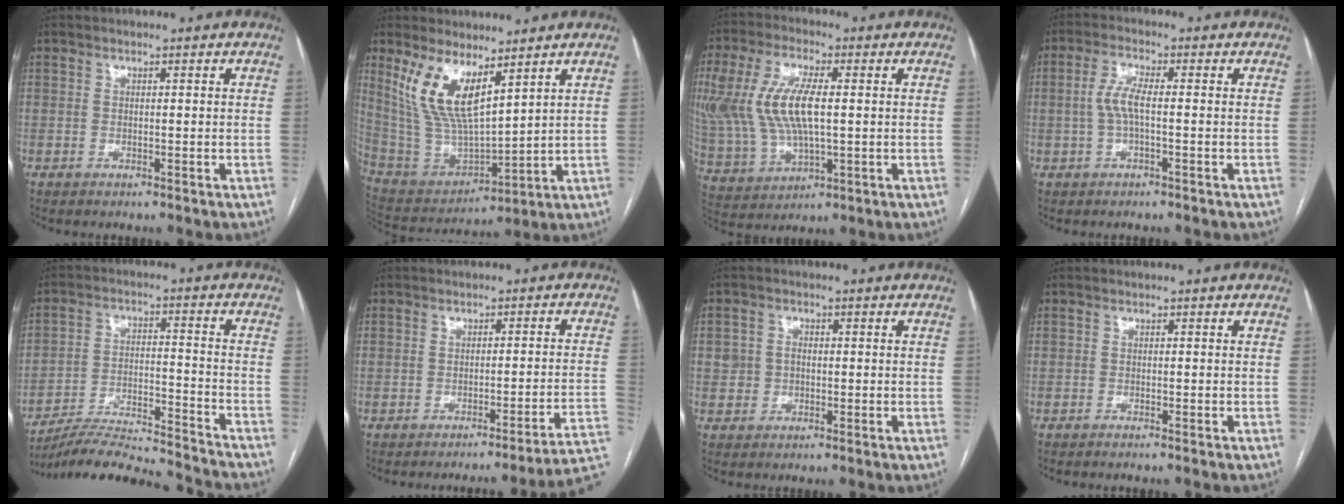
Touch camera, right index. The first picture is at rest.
{"total": 12.6, "force": [7.0, 3.7, 9.8], "torque": [-0.214, -0.002, 0.153]}
{"total": 15.5, "force": [1.9, 6.2, 14.1], "torque": [-0.324, 0.010, 0.045]}
{"total": 4.2, "force": [-0.3, 0.8, 4.1], "torque": [-0.093, 0.008, -0.006]}
{"total": 17.9, "force": [-17.2, 0.1, 5.0], "torque": [-0.100, -0.007, -0.266]}
{"total": 9.7, "force": [-7.1, -1.6, 6.4], "torque": [-0.050, 0.007, -0.080]}
{"total": 2.7, "force": [-0.2, 2.6, 0.8], "torque": [-0.014, 0.013, -0.002]}
{"total": 1.8, "force": [-1.6, -0.2, 0.8], "torque": [-0.010, 0.001, -0.019]}